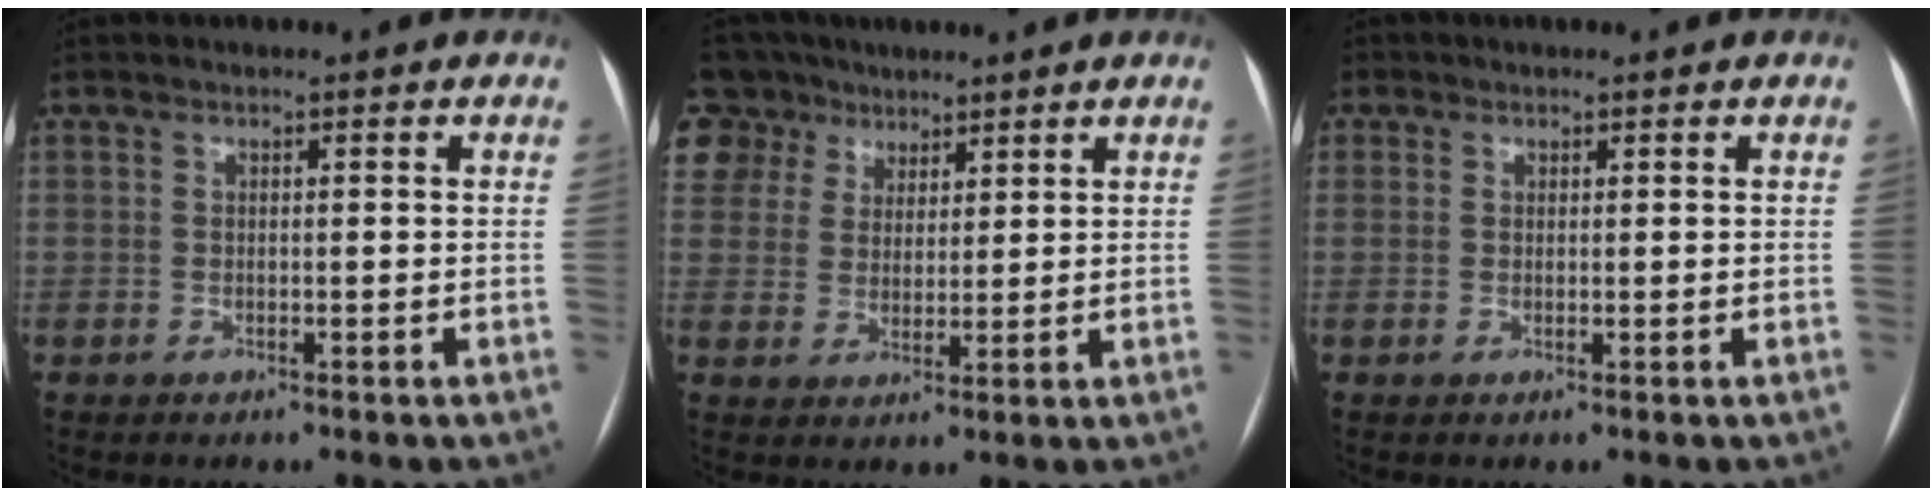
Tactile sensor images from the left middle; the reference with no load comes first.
{"total": 13.0, "force": [8.4, 9.6, 2.2], "torque": [-0.076, 0.047, 0.166]}
{"total": 1.3, "force": [0.5, 1.2, 0.2], "torque": [0.009, 0.000, 0.003]}